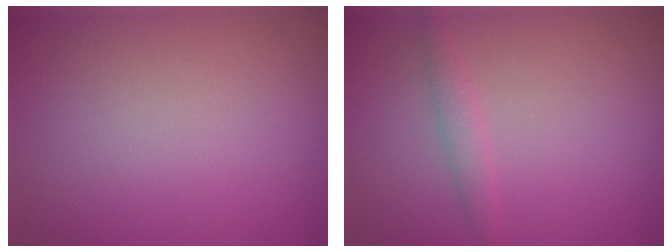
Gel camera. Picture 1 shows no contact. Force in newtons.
{"total": 1.2, "press": 1.2, "slide": 0.1}